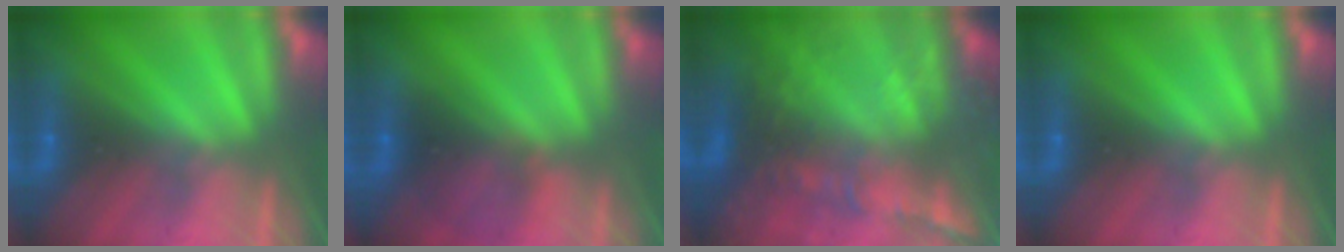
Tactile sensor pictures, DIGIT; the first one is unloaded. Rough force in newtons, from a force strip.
{"total": 2.8}
{"total": 9.1}
{"total": 0.0}